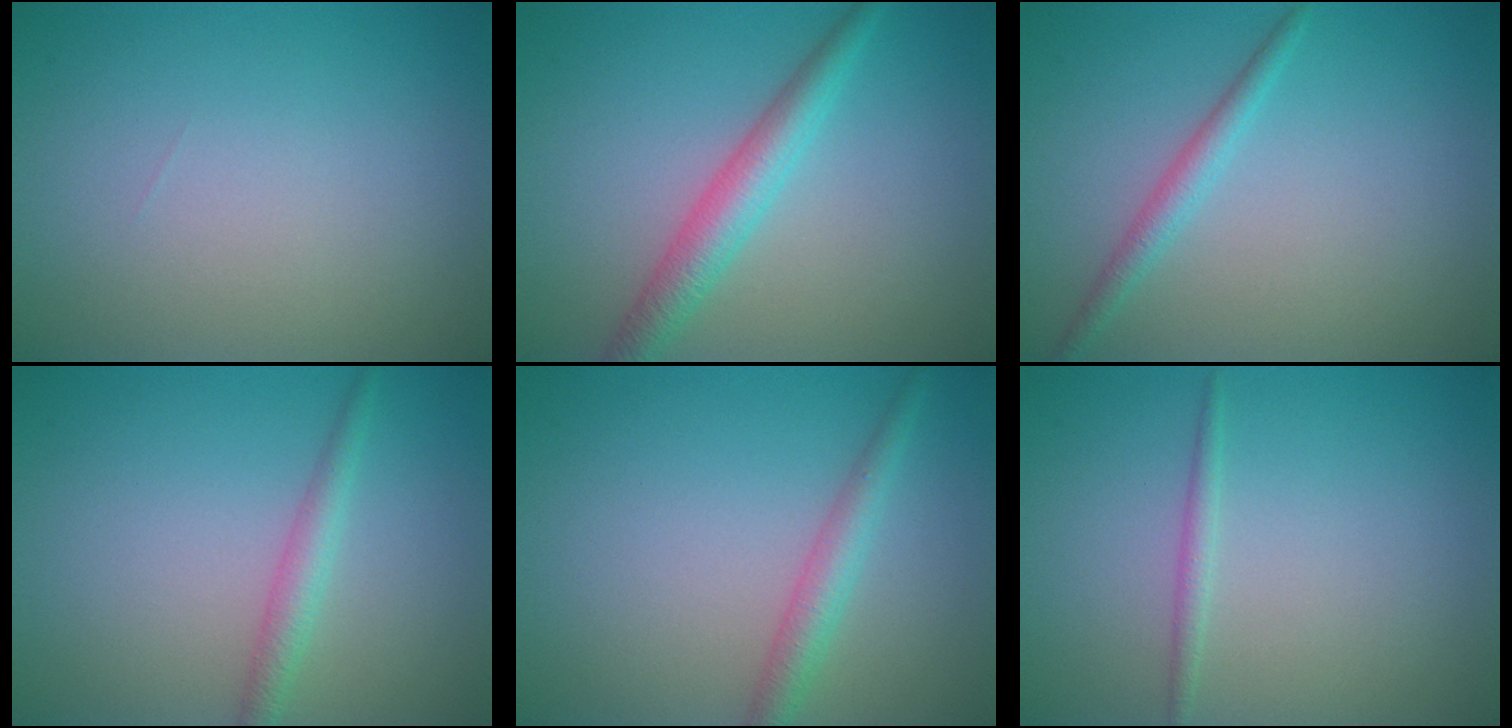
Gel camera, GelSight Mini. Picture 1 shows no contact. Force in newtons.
{"total": 3.6, "press": 3.6, "slide": 0.0}
{"total": 1.8, "press": 1.8, "slide": 0.0}
{"total": 2.0, "press": 2.0, "slide": 0.0}
{"total": 2.5, "press": 2.5, "slide": 0.0}
{"total": 1.0, "press": 1.0, "slide": 0.0}